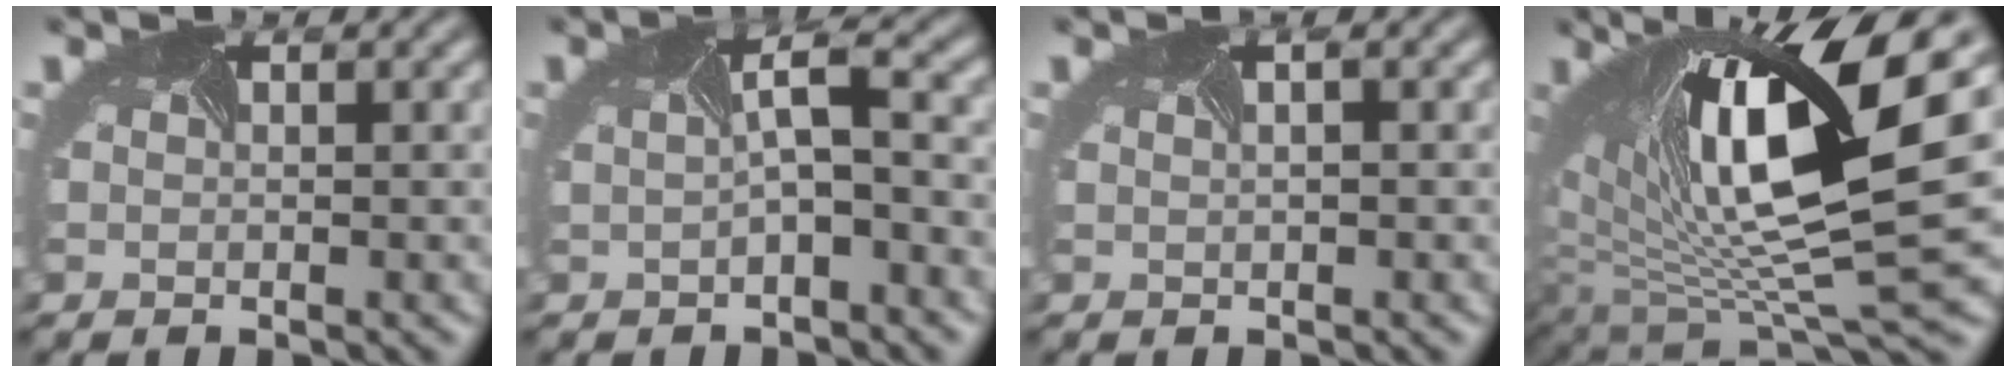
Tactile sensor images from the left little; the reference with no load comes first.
{"total": 2.3, "force": [-1.0, 0.3, 2.0], "torque": [-0.050, 0.005, -0.010]}
{"total": 0.8, "force": [-0.2, 0.4, 0.6], "torque": [-0.009, 0.003, 0.005]}
{"total": 14.7, "force": [3.6, 4.3, 13.6], "torque": [-0.243, -0.005, 0.074]}